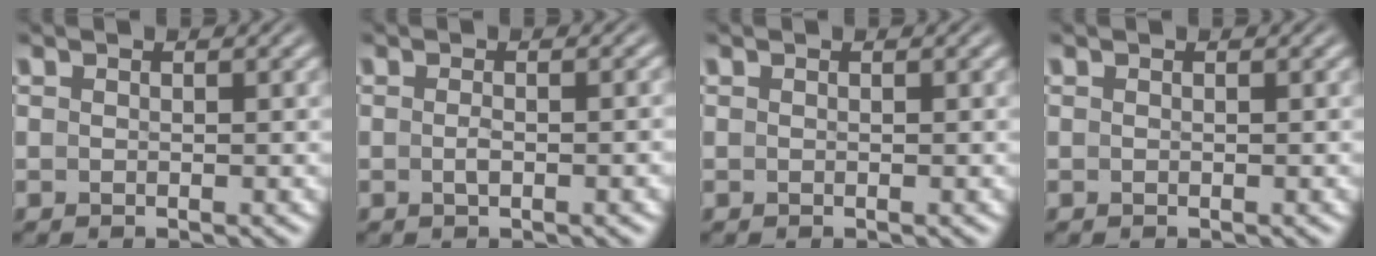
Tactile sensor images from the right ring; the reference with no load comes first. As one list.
[{"total": 1.1, "force": [-0.6, -0.3, 0.8], "torque": [-0.017, -0.003, -0.008]}, {"total": 0.0}, {"total": 0.0}]